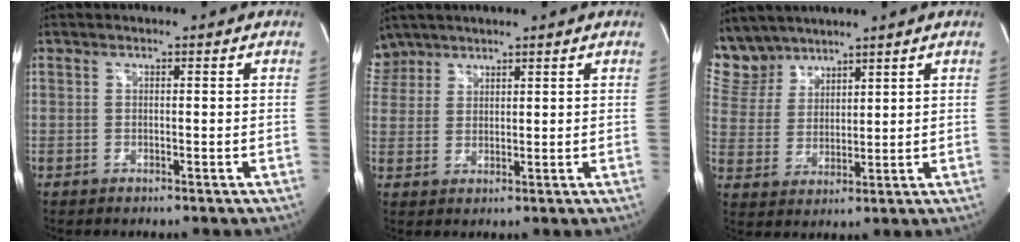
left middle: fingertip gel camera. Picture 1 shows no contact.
{"total": 4.7, "force": [4.0, 2.6, -0.3], "torque": [0.009, 0.011, 0.081]}
{"total": 8.3, "force": [7.6, 3.5, 0.5], "torque": [-0.021, 0.015, 0.168]}